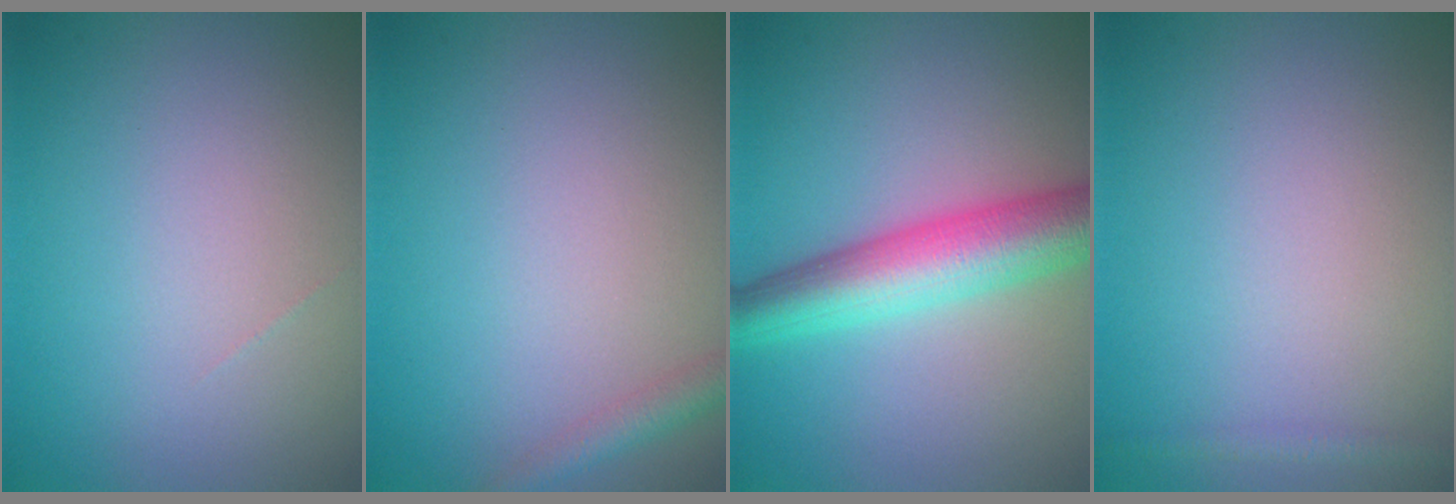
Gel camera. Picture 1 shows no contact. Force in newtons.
{"total": 1.8, "press": 1.8, "slide": 0.1}
{"total": 7.0, "press": 7.0, "slide": 0.1}
{"total": 1.0, "press": 1.0, "slide": 0.1}